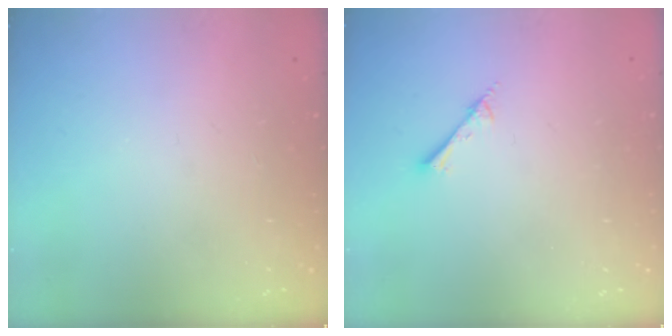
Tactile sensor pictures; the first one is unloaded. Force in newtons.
{"total": 2.4, "press": 2.4, "slide": 0.2}